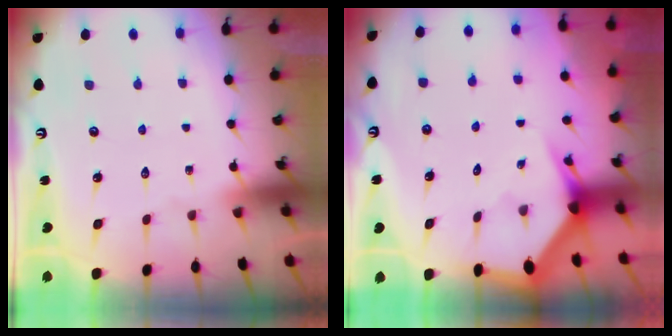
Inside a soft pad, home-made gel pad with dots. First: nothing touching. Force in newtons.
{"total": 2.9, "press": 2.9, "slide": 0.2}